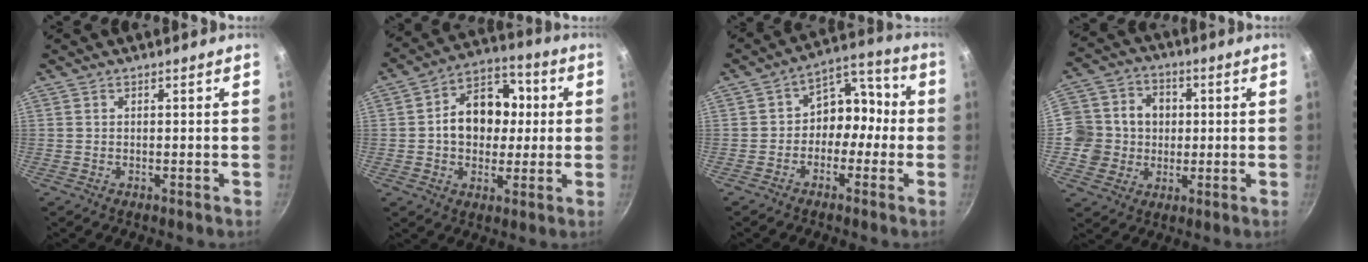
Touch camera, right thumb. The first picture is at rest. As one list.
[{"total": 14.1, "force": [0.9, 10.3, 9.5], "torque": [-0.104, 0.025, 0.007]}, {"total": 9.7, "force": [-1.1, 7.0, 6.7], "torque": [-0.050, 0.047, -0.036]}, {"total": 13.6, "force": [0.1, 12.6, 5.0], "torque": [-0.064, 0.030, 0.008]}]